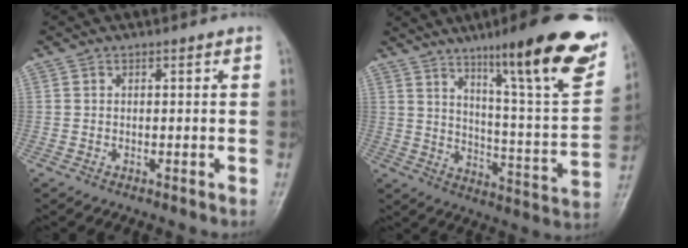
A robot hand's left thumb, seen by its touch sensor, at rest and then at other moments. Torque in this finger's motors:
{"motor_torque": [0.31, 0.31, 1.48, -1.29, 0.23]}